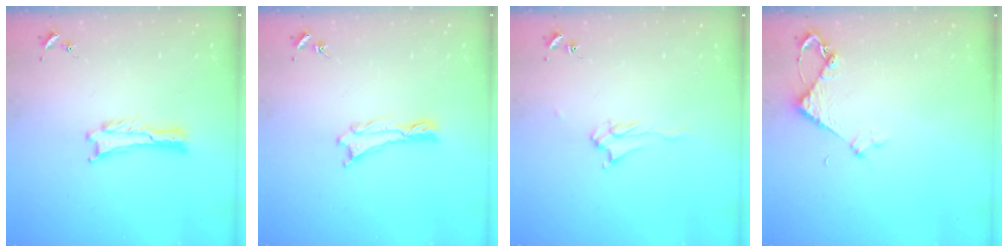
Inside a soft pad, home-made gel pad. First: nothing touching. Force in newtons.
{"total": 0.0}
{"total": 2.5, "press": 2.4, "slide": 0.4}
{"total": 3.2, "press": 3.2, "slide": 0.2}